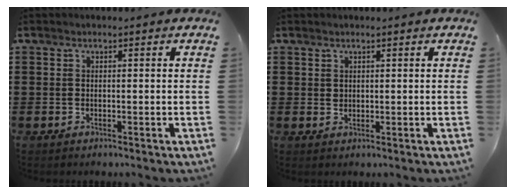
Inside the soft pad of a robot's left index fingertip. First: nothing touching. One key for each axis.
{"total": 1.0, "fx": 0.8, "fy": 0.7, "fz": 0.2, "tx": -0.007, "ty": 0.003, "tz": 0.015}